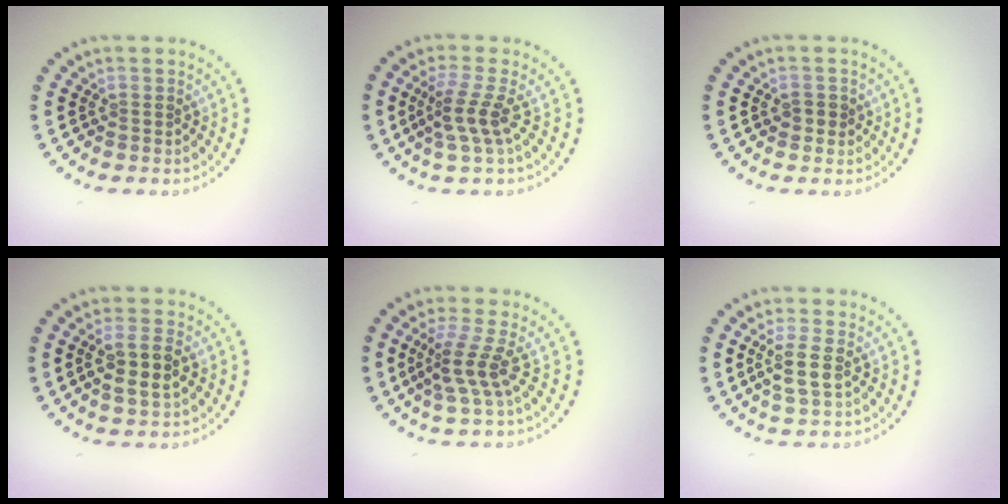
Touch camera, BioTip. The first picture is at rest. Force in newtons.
{"total": 2.6, "press": 1.9, "slide": 1.7}
{"total": 1.3, "press": 1.2, "slide": 0.5}
{"total": 3.0, "press": 2.8, "slide": 0.9}
{"total": 3.0, "press": 2.0, "slide": 2.3}
{"total": 2.4, "press": 2.1, "slide": 1.1}